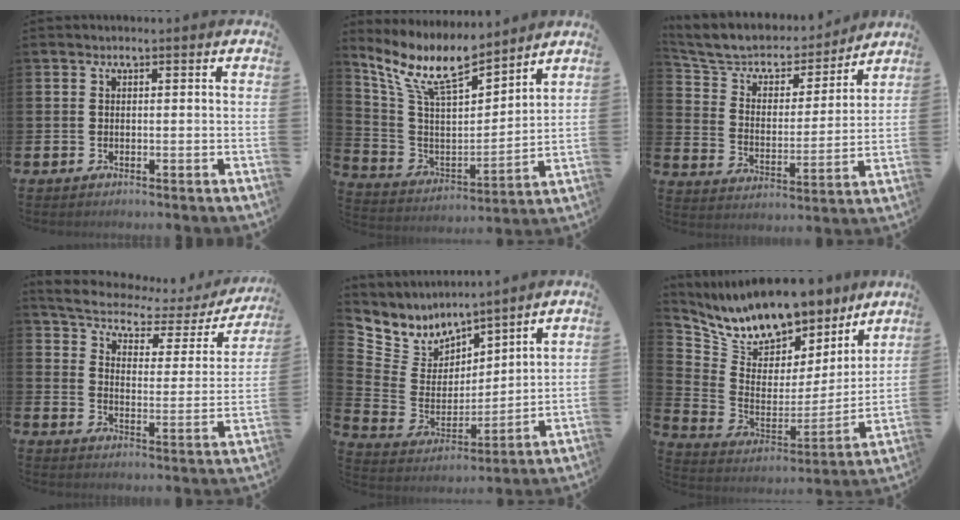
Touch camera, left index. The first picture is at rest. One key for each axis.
{"total": 11.3, "fx": 9.5, "fy": 3.1, "fz": 5.3, "tx": -0.139, "ty": -0.051, "tz": 0.170}
{"total": 8.0, "fx": 7.2, "fy": 3.1, "fz": 1.8, "tx": -0.074, "ty": -0.049, "tz": 0.126}
{"total": 5.1, "fx": 4.2, "fy": 1.8, "fz": 2.2, "tx": -0.071, "ty": -0.028, "tz": 0.063}
{"total": 6.0, "fx": 5.2, "fy": 3.1, "fz": -0.5, "tx": -0.045, "ty": -0.050, "tz": 0.092}
{"total": 11.7, "fx": 10.6, "fy": 4.1, "fz": 2.8, "tx": -0.115, "ty": -0.068, "tz": 0.189}